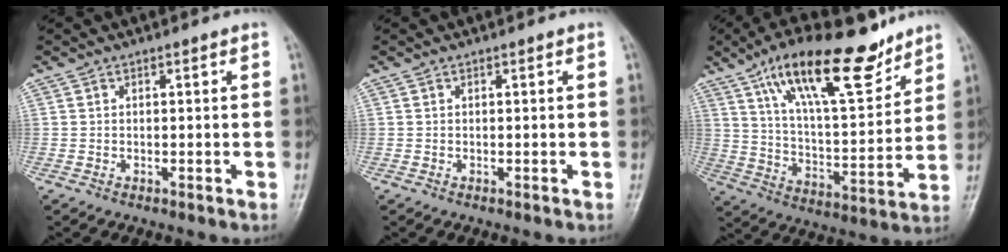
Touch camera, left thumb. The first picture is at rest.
{"total": 0.0}
{"total": 20.9, "force": [13.7, 7.0, 14.1], "torque": [-0.201, -0.057, 0.235]}